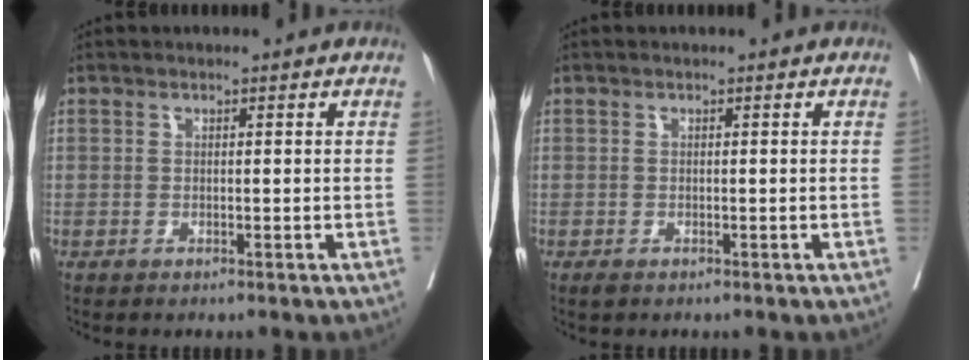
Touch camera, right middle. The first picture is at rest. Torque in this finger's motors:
{"motor_torque": [0.21, -0.12, -0.01, 0.02]}